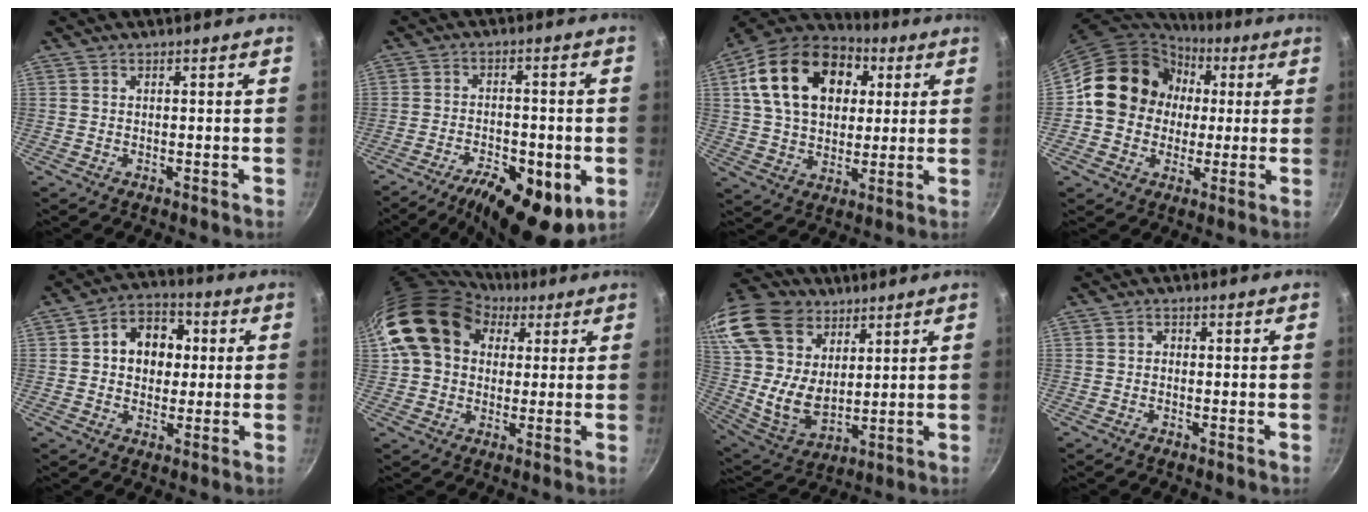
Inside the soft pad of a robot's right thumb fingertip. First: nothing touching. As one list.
[{"total": 15.8, "force": [-6.6, 6.5, 12.8], "torque": [-0.187, 0.004, -0.095]}, {"total": 22.2, "force": [6.6, 15.4, 14.6], "torque": [-0.234, 0.007, 0.103]}, {"total": 15.9, "force": [1.6, 14.2, 6.9], "torque": [-0.079, 0.023, 0.015]}, {"total": 11.0, "force": [1.6, 8.6, 6.7], "torque": [-0.058, 0.015, 0.010]}, {"total": 16.9, "force": [6.0, 12.9, 9.1], "torque": [-0.143, 0.018, 0.095]}, {"total": 26.4, "force": [15.0, 17.3, 13.0], "torque": [-0.299, -0.023, 0.291]}, {"total": 1.2, "force": [-0.2, 1.0, 0.6], "torque": [-0.011, 0.006, -0.006]}]